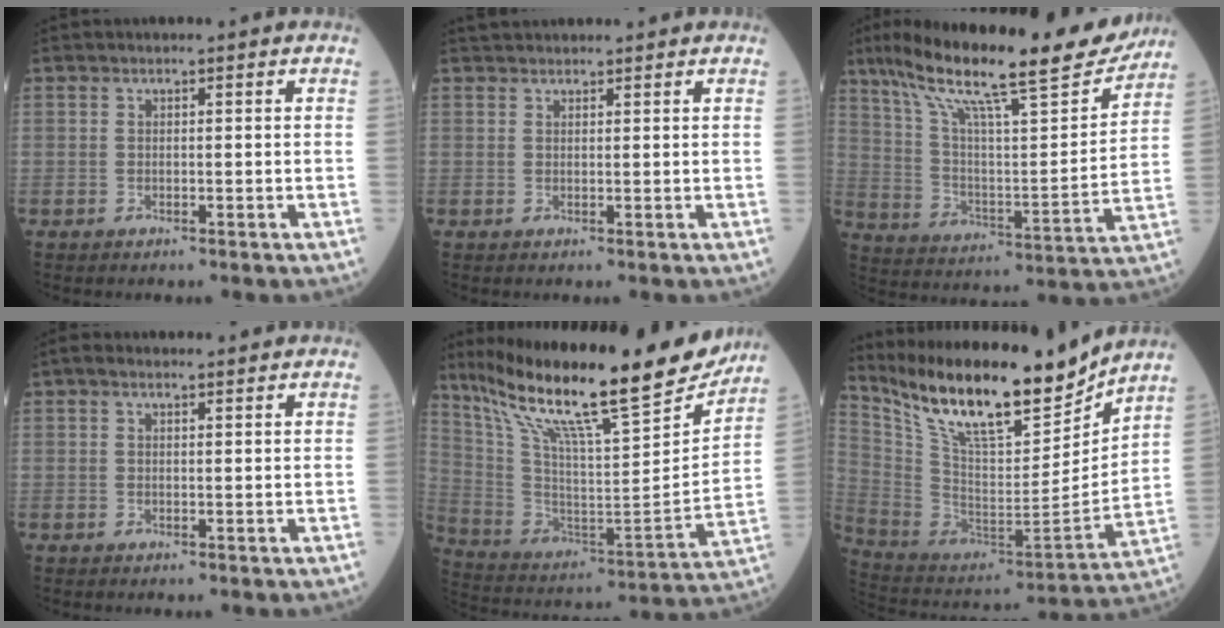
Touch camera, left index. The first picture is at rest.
{"total": 4.2, "force": [3.9, 0.8, 1.3], "torque": [-0.013, 0.037, 0.061]}
{"total": 24.4, "force": [19.3, 3.1, 14.5], "torque": [-0.250, 0.008, 0.300]}
{"total": 1.8, "force": [1.3, 0.6, 1.0], "torque": [-0.024, 0.020, 0.021]}
{"total": 28.6, "force": [22.1, 4.0, 17.7], "torque": [-0.312, -0.017, 0.348]}
{"total": 21.6, "force": [17.2, 4.5, 12.3], "torque": [-0.221, -0.011, 0.311]}